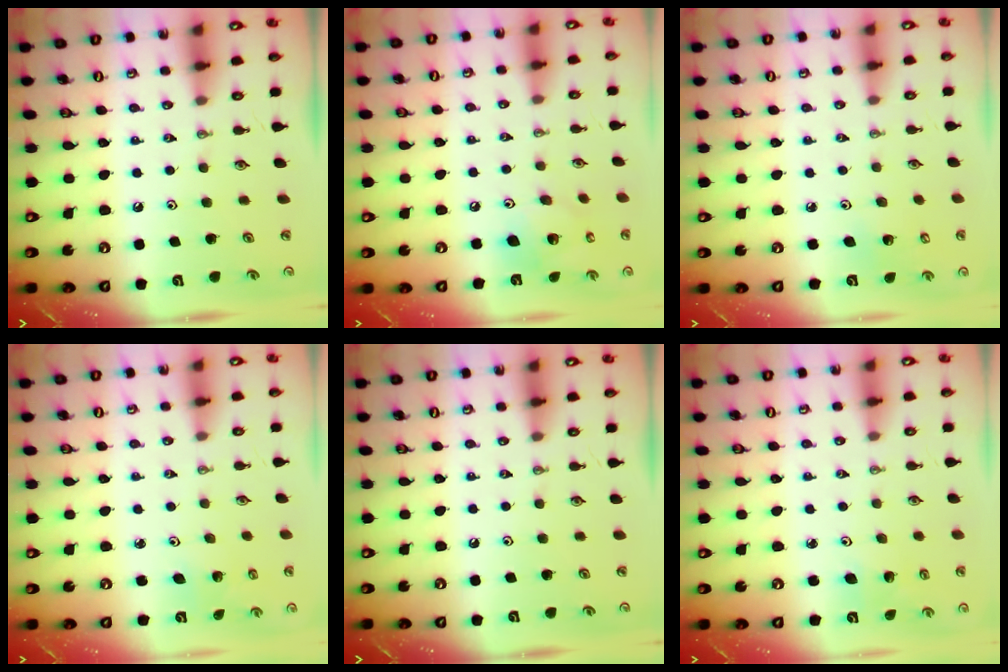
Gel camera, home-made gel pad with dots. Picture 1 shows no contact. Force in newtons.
{"total": 13.4, "press": 13.0, "slide": 3.0}
{"total": 3.0, "press": 3.0, "slide": 0.2}
{"total": 1.1, "press": 1.1, "slide": 0.1}
{"total": 0.0}
{"total": 3.8, "press": 3.7, "slide": 0.9}